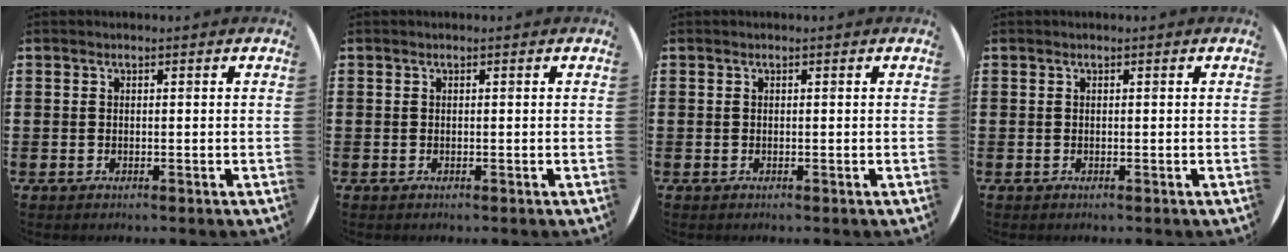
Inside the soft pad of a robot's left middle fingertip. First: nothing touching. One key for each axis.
{"total": 0.0}
{"total": 0.0}
{"total": 0.0}